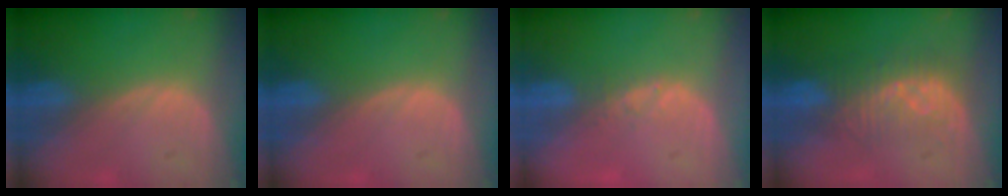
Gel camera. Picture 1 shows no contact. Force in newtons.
{"total": 0.0}
{"total": 1.3, "press": 1.0, "slide": 0.8}
{"total": 8.3, "press": 7.3, "slide": 4.0}